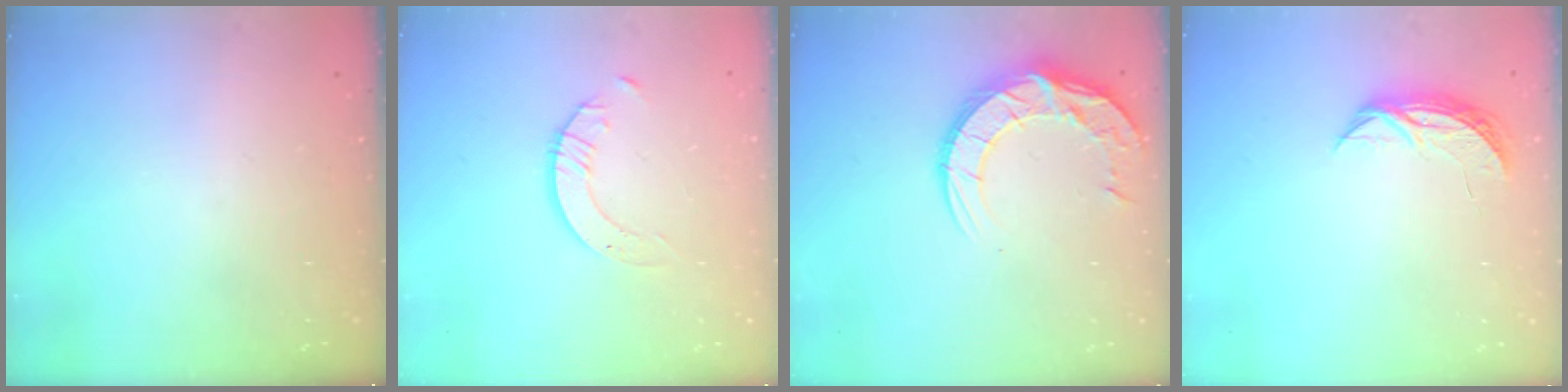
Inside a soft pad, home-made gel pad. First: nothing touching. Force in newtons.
{"total": 2.1, "press": 2.1, "slide": 0.2}
{"total": 13.7, "press": 13.6, "slide": 1.1}
{"total": 5.8, "press": 5.8, "slide": 0.6}